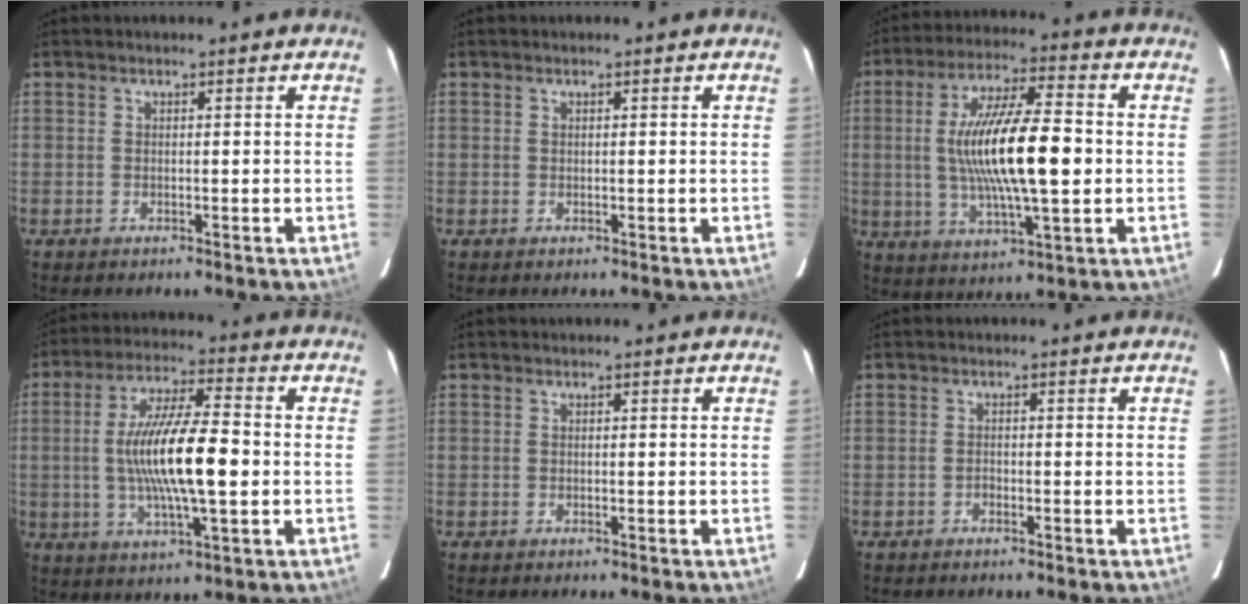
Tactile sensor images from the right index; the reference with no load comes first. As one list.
[{"total": 0.0}, {"total": 17.1, "force": [-0.2, 3.9, 16.6], "torque": [-0.305, 0.003, -0.001]}, {"total": 15.0, "force": [-1.0, 3.1, 14.6], "torque": [-0.271, 0.001, -0.017]}, {"total": 0.0}, {"total": 0.8, "force": [-0.6, 0.5, 0.2], "torque": [-0.004, 0.002, -0.012]}]